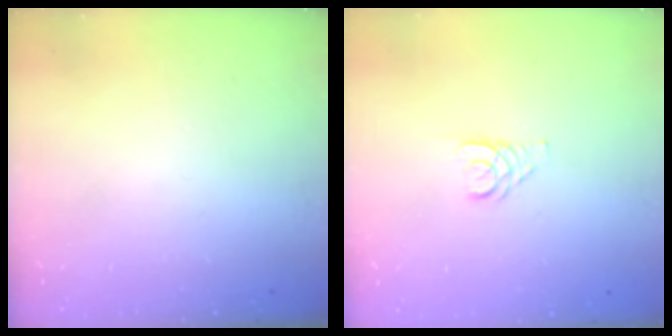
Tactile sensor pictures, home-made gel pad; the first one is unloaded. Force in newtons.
{"total": 2.9, "press": 2.9, "slide": 0.3}